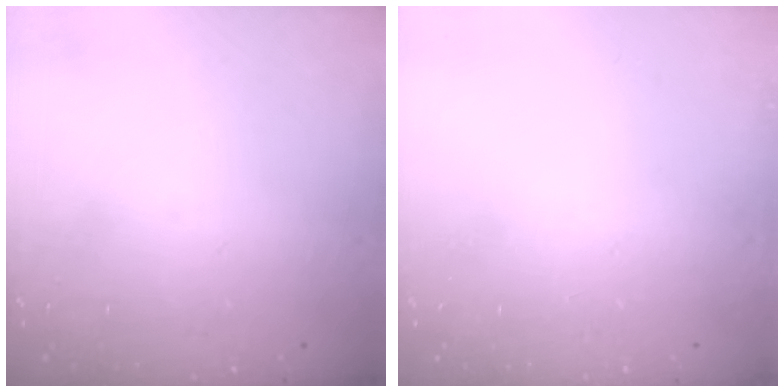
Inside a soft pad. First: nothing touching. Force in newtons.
{"total": 0.0}